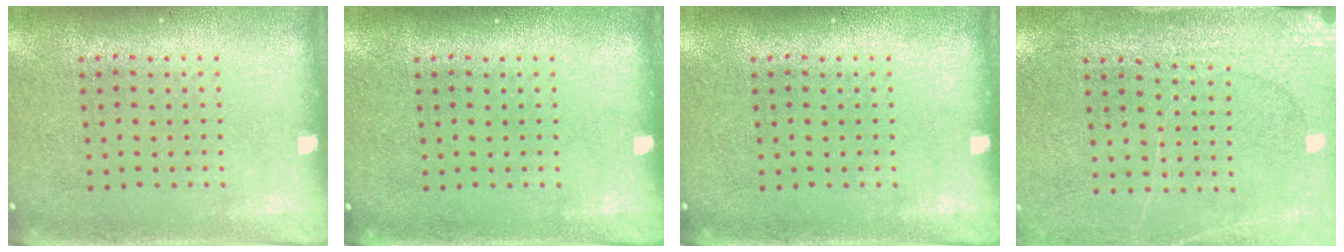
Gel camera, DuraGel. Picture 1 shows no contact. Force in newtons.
{"total": 0.0}
{"total": 0.0}
{"total": 2.9, "press": 2.8, "slide": 0.4}